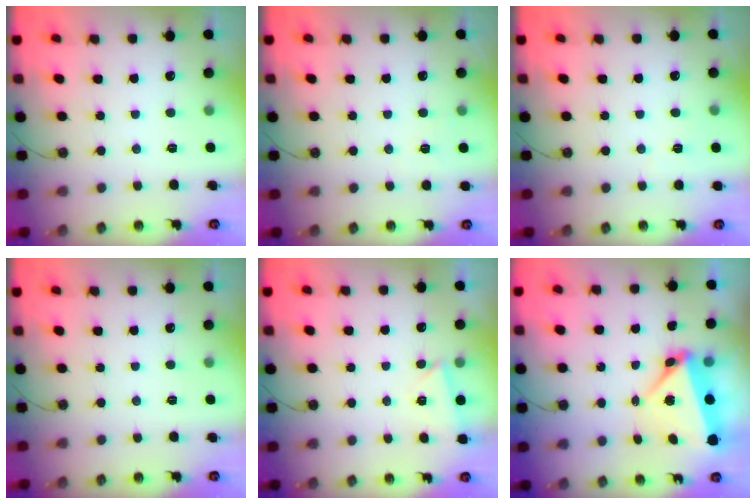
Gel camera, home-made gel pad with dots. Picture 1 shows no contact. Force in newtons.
{"total": 3.1, "press": 2.9, "slide": 1.2}
{"total": 3.6, "press": 2.7, "slide": 2.4}
{"total": 0.0}
{"total": 2.9, "press": 2.8, "slide": 0.6}
{"total": 7.0, "press": 7.0, "slide": 0.8}